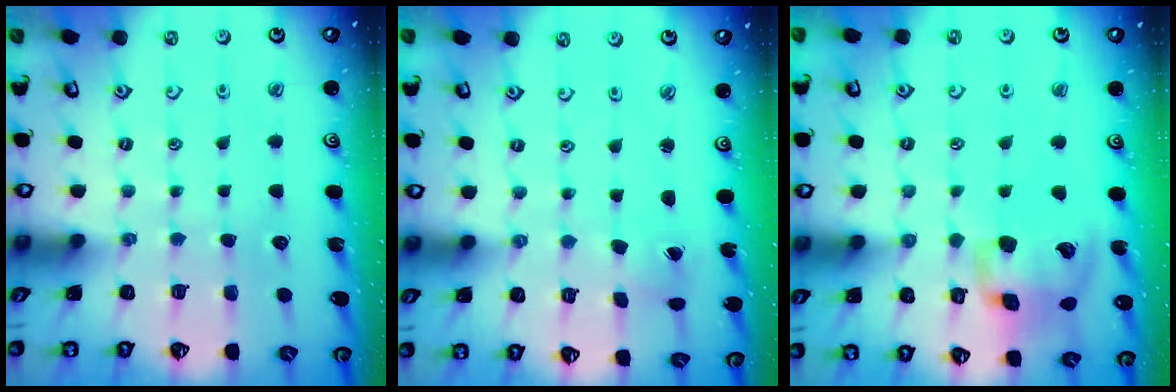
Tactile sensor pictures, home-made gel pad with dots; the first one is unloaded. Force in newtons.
{"total": 1.2, "press": 1.2, "slide": 0.1}
{"total": 14.6, "press": 14.4, "slide": 2.4}